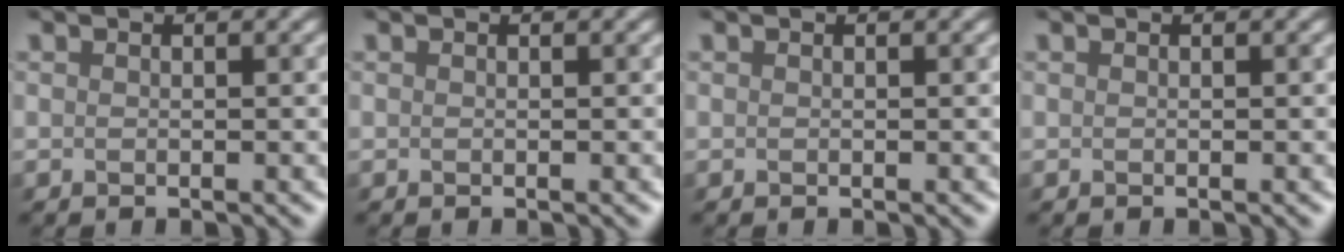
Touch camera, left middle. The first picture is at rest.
{"total": 0.0}
{"total": 0.0}
{"total": 0.0}